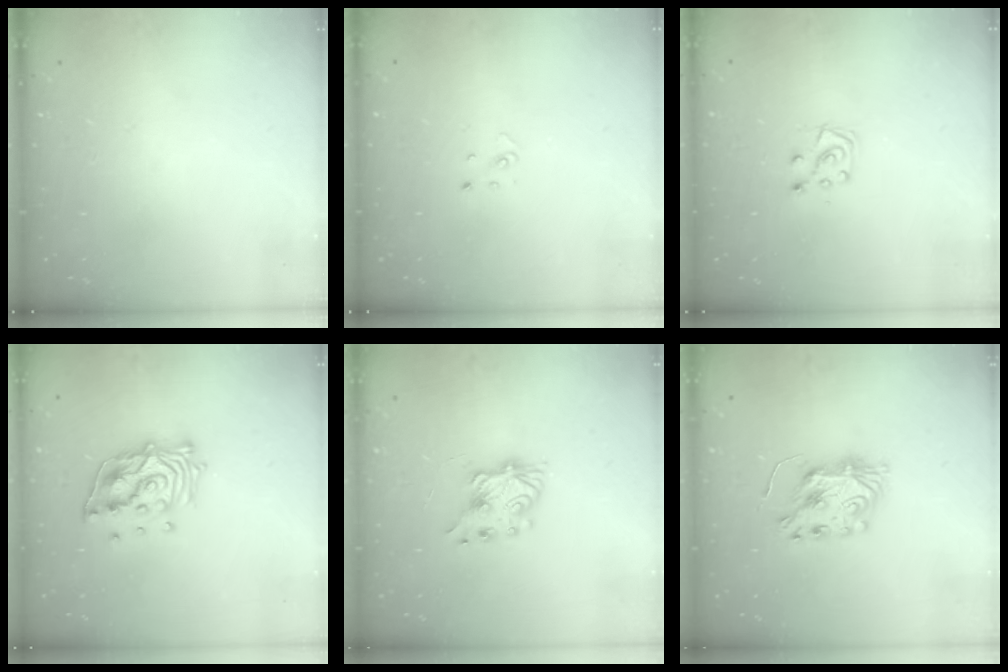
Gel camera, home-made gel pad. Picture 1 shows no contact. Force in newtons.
{"total": 1.9, "press": 1.9, "slide": 0.2}
{"total": 7.0, "press": 6.9, "slide": 0.6}
{"total": 13.8, "press": 13.7, "slide": 1.6}
{"total": 7.1, "press": 7.1, "slide": 0.5}
{"total": 7.9, "press": 7.9, "slide": 0.5}